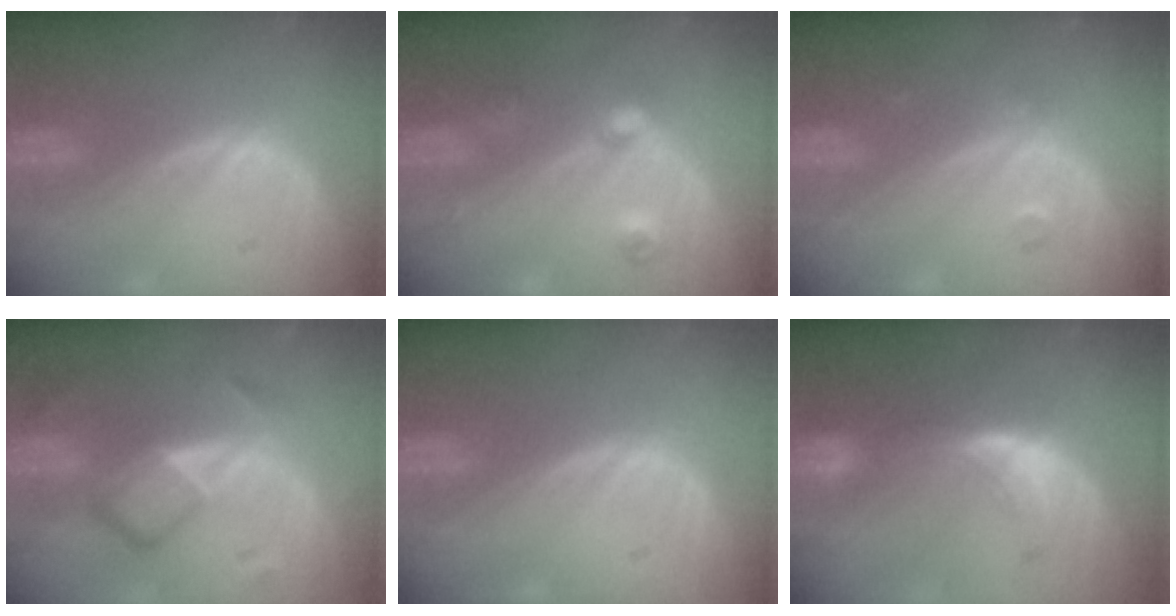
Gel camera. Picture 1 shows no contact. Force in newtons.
{"total": 4.5, "press": 4.0, "slide": 2.1}
{"total": 1.5, "press": 1.5, "slide": 0.1}
{"total": 6.9, "press": 5.9, "slide": 3.6}
{"total": 0.0}
{"total": 7.6, "press": 6.8, "slide": 3.3}